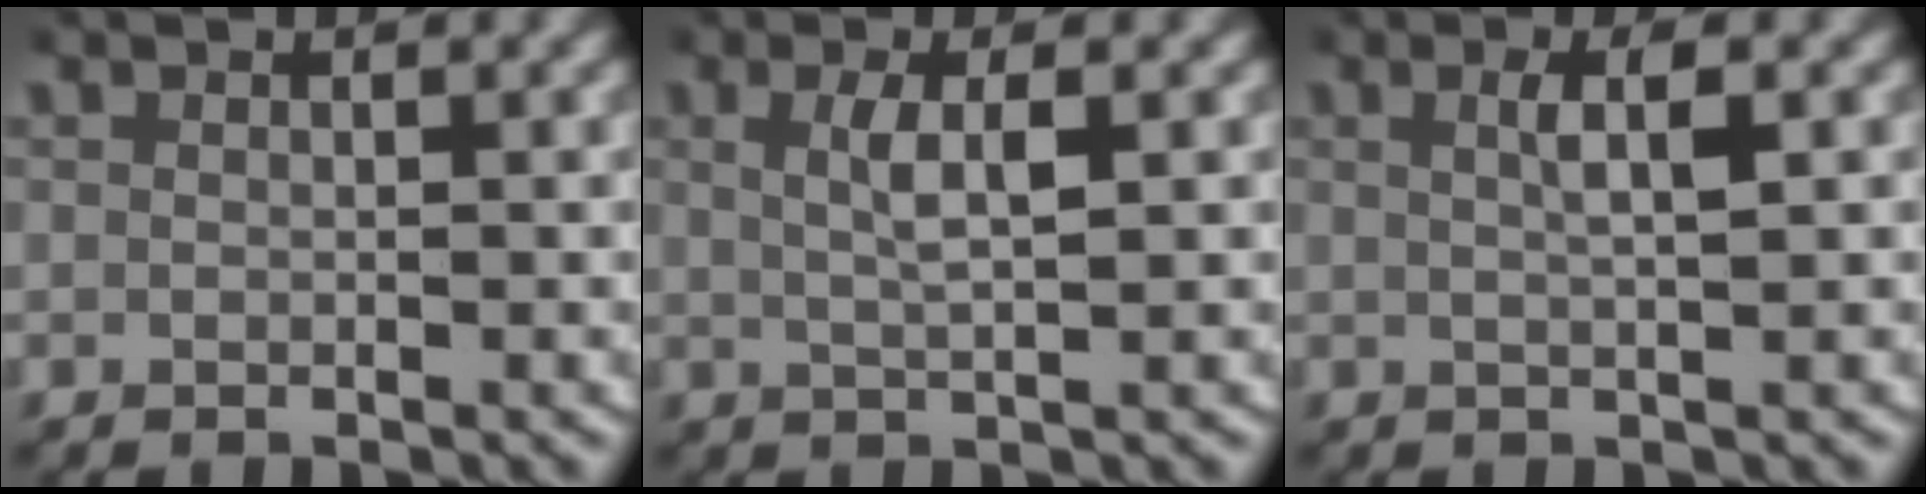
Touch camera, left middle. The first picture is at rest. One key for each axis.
{"total": 2.3, "fx": 0.6, "fy": 0.2, "fz": 2.2, "tx": -0.043, "ty": -0.003, "tz": 0.014}
{"total": 2.2, "fx": 0.6, "fy": 0.1, "fz": 2.1, "tx": -0.036, "ty": 0.003, "tz": 0.009}